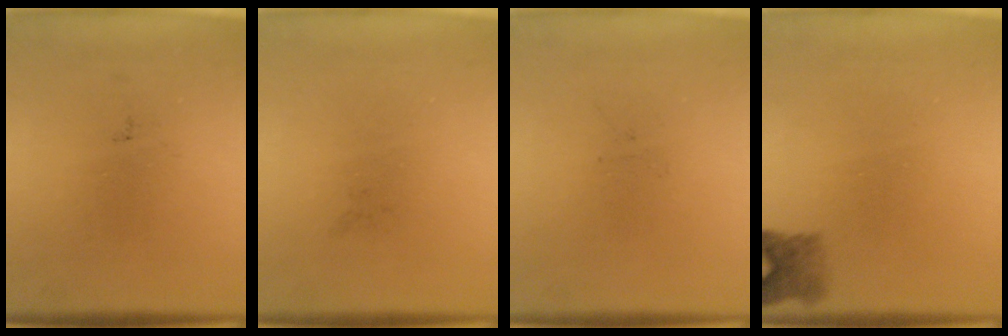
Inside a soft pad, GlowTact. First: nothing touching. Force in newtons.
{"total": 0.0}
{"total": 0.0}
{"total": 2.7}